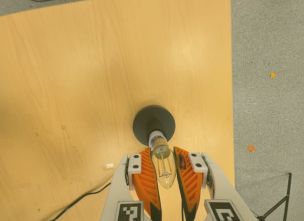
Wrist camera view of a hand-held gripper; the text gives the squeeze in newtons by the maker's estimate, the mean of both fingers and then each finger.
{"total": 19.5, "left": 22.1, "right": 16.9}